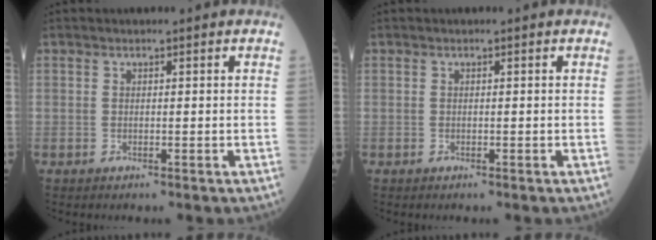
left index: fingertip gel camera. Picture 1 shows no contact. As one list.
[{"total": 0.0}]